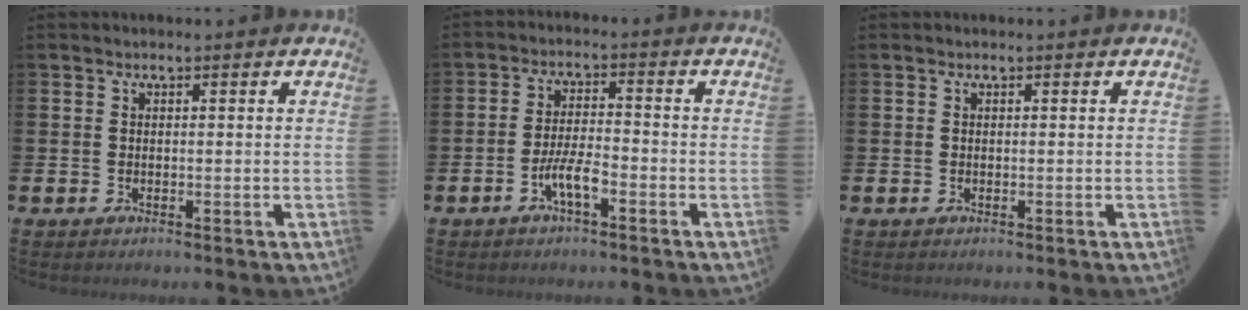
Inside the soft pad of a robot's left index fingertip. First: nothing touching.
{"total": 4.3, "force": [-2.0, 1.1, 3.6], "torque": [-0.077, 0.005, -0.041]}
{"total": 0.0}